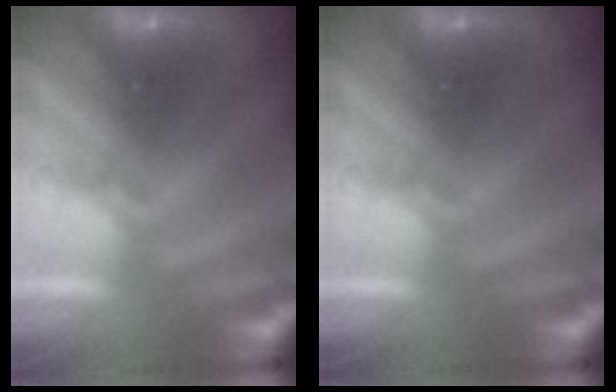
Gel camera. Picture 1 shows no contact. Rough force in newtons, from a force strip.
{"total": 0.0}